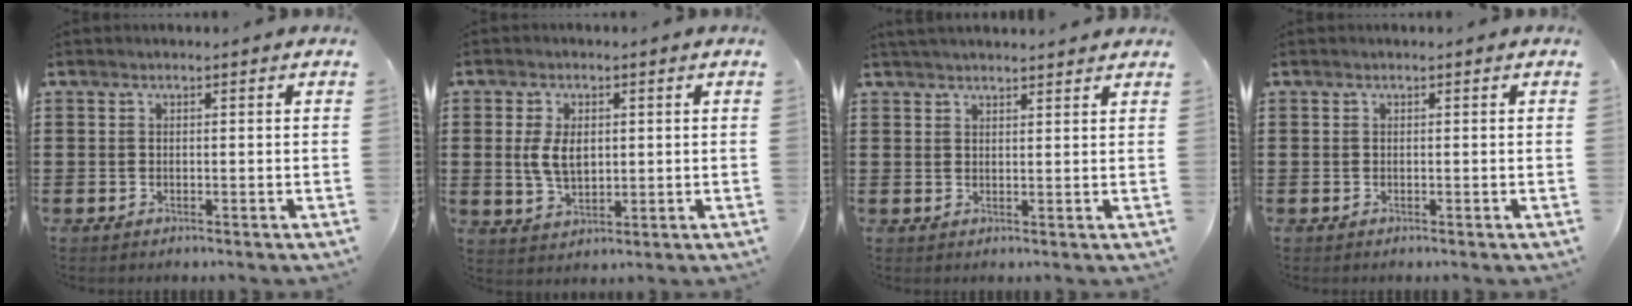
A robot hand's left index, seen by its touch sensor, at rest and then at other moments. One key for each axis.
{"total": 5.5, "fx": 0.9, "fy": 3.2, "fz": 4.4, "tx": -0.091, "ty": 0.003, "tz": 0.012}
{"total": 2.3, "fx": 2.3, "fy": 0.0, "fz": 0.5, "tx": -0.014, "ty": 0.000, "tz": 0.044}
{"total": 0.0}